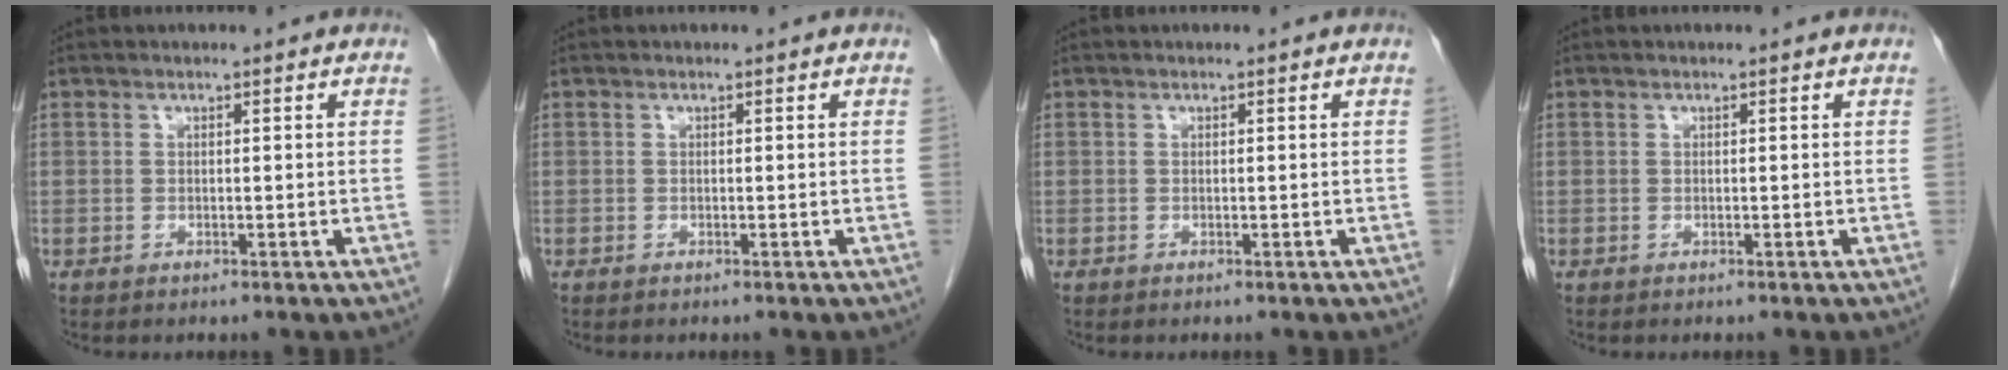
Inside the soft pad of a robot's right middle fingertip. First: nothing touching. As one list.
[{"total": 0.0}, {"total": 0.0}, {"total": 0.0}]